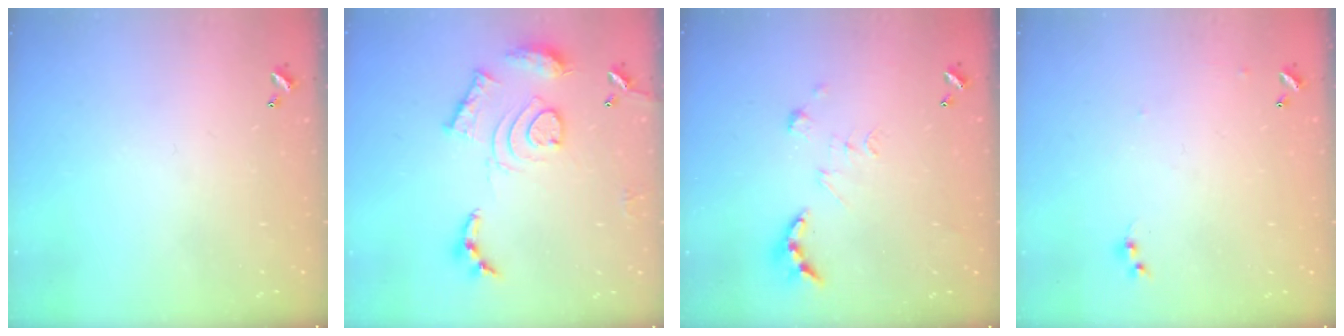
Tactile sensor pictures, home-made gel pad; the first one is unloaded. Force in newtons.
{"total": 15.7, "press": 15.6, "slide": 1.4}
{"total": 7.1, "press": 7.0, "slide": 0.9}
{"total": 4.2, "press": 4.2, "slide": 0.6}